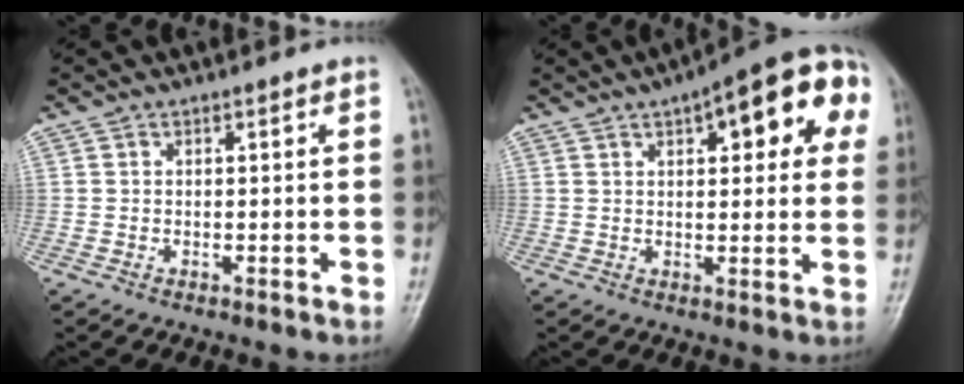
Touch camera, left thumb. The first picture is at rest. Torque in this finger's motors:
{"motor_torque": [0.54, 0.43, 0.42, -0.04, 0.14]}